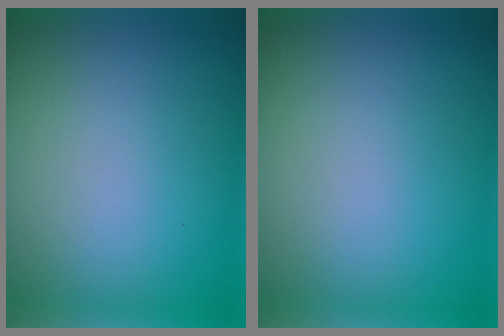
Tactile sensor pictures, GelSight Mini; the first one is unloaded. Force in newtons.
{"total": 0.0}